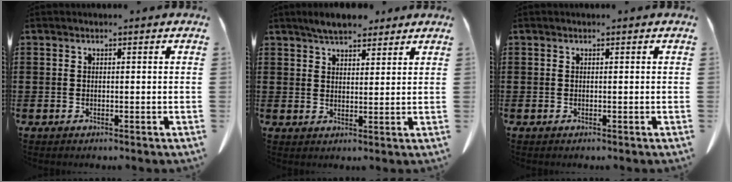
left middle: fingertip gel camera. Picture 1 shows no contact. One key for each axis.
{"total": 4.7, "fx": 4.2, "fy": 1.3, "fz": 1.6, "tx": -0.042, "ty": -0.005, "tz": 0.081}
{"total": 0.0}